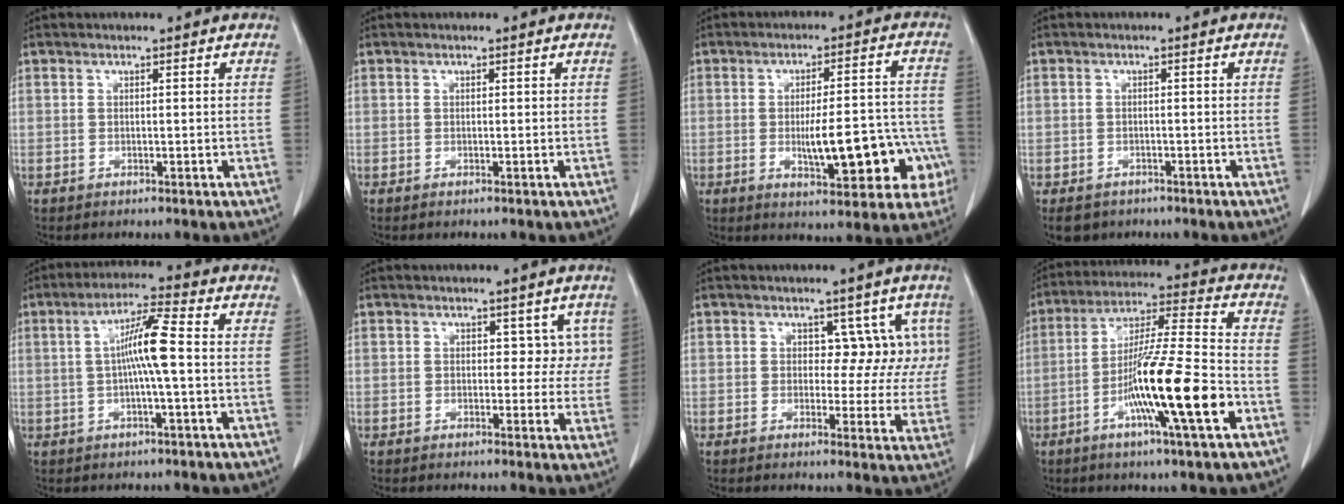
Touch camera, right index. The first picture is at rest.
{"total": 0.0}
{"total": 13.1, "force": [-3.5, 4.0, 12.0], "torque": [-0.146, 0.023, -0.037]}
{"total": 4.0, "force": [-2.8, 2.8, 0.6], "torque": [-0.008, 0.002, -0.041]}
{"total": 7.1, "force": [0.0, 0.0, 7.1], "torque": [-0.134, 0.012, -0.004]}
{"total": 3.6, "force": [1.1, 2.6, 2.3], "torque": [-0.005, 0.009, 0.010]}
{"total": 6.3, "force": [1.9, 4.4, 4.0], "torque": [-0.013, 0.012, 0.020]}
{"total": 16.3, "force": [-5.7, 0.1, 15.3], "torque": [-0.271, -0.011, -0.102]}